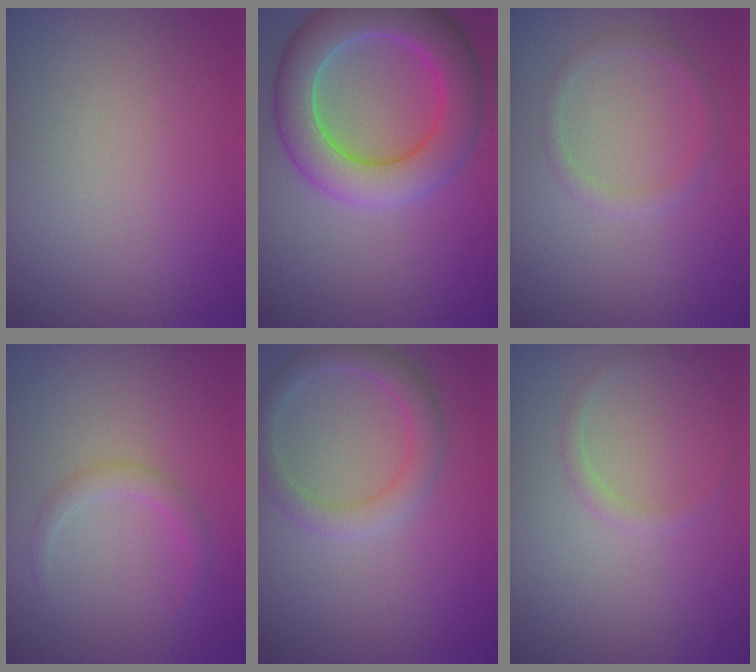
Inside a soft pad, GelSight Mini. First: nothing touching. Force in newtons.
{"total": 7.7, "press": 7.7, "slide": 0.2}
{"total": 1.3, "press": 1.3, "slide": 0.1}
{"total": 1.4, "press": 1.4, "slide": 0.1}
{"total": 2.9, "press": 2.9, "slide": 0.1}
{"total": 0.8, "press": 0.8, "slide": 0.0}